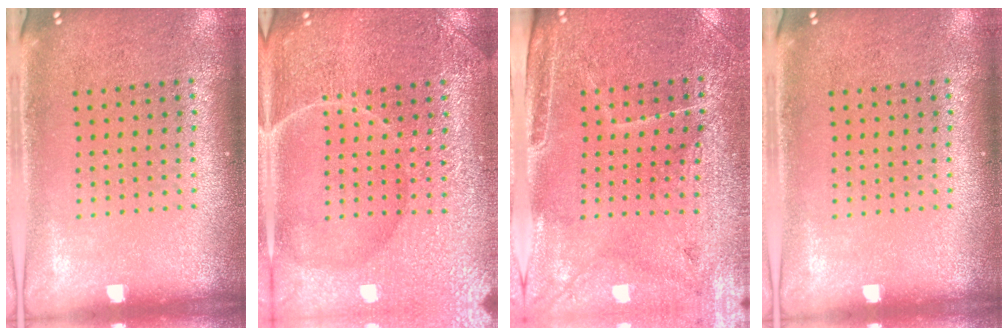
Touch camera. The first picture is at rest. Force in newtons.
{"total": 4.4, "press": 4.4, "slide": 0.4}
{"total": 3.3, "press": 3.1, "slide": 1.0}
{"total": 0.0}